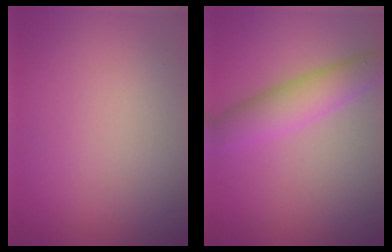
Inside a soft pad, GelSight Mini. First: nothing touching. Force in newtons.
{"total": 4.3, "press": 4.3, "slide": 0.2}